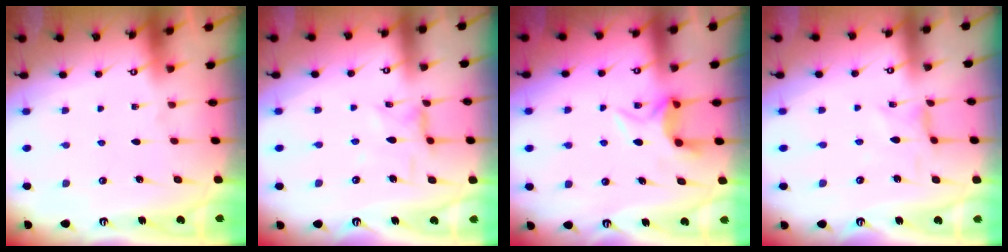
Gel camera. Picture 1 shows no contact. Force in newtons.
{"total": 1.8, "press": 1.8, "slide": 0.3}
{"total": 7.5, "press": 7.5, "slide": 0.4}
{"total": 1.1, "press": 1.0, "slide": 0.3}